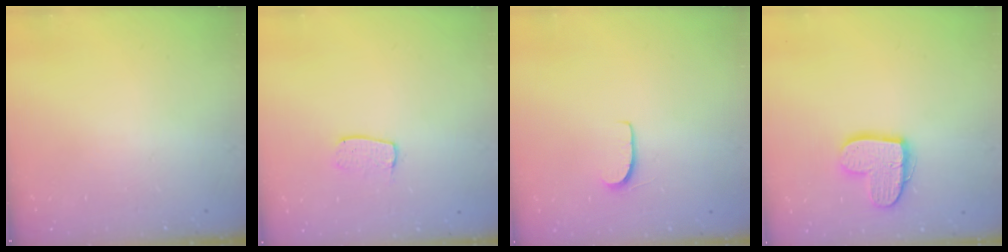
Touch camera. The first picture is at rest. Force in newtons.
{"total": 6.0, "press": 6.0, "slide": 0.4}
{"total": 5.9, "press": 5.9, "slide": 0.4}
{"total": 13.5, "press": 13.5, "slide": 0.9}